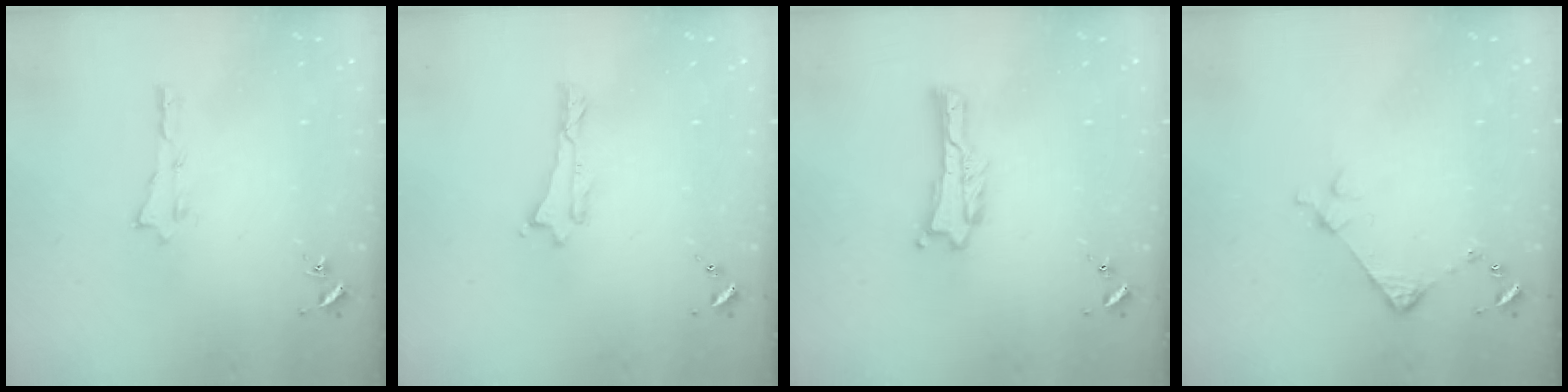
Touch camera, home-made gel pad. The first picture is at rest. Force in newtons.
{"total": 0.0}
{"total": 0.0}
{"total": 3.8, "press": 3.7, "slide": 0.3}